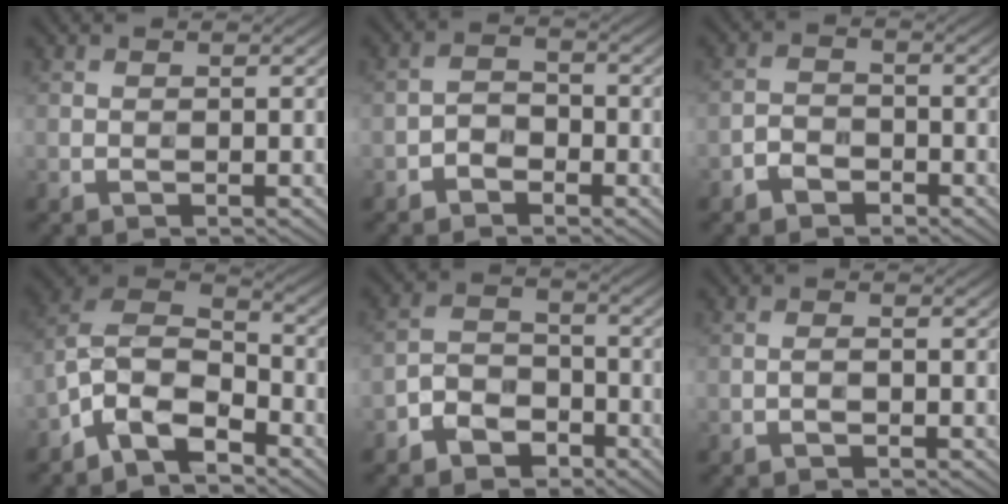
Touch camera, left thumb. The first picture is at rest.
{"total": 2.5, "force": [-1.7, 1.5, 1.1], "torque": [-0.018, 0.007, -0.041]}
{"total": 2.7, "force": [-2.0, 1.6, 0.9], "torque": [-0.015, 0.003, -0.048]}
{"total": 10.3, "force": [-6.1, 5.2, 6.5], "torque": [-0.130, -0.005, -0.136]}
{"total": 5.5, "force": [-3.5, 3.5, 2.3], "torque": [-0.044, 0.004, -0.079]}
{"total": 1.1, "force": [-0.5, 0.5, 0.9], "torque": [-0.018, 0.003, -0.011]}